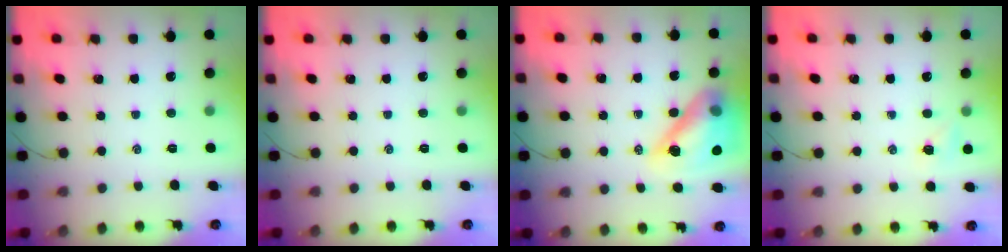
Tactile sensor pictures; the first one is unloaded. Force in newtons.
{"total": 0.0}
{"total": 17.3, "press": 16.6, "slide": 4.9}
{"total": 4.0, "press": 3.8, "slide": 1.1}